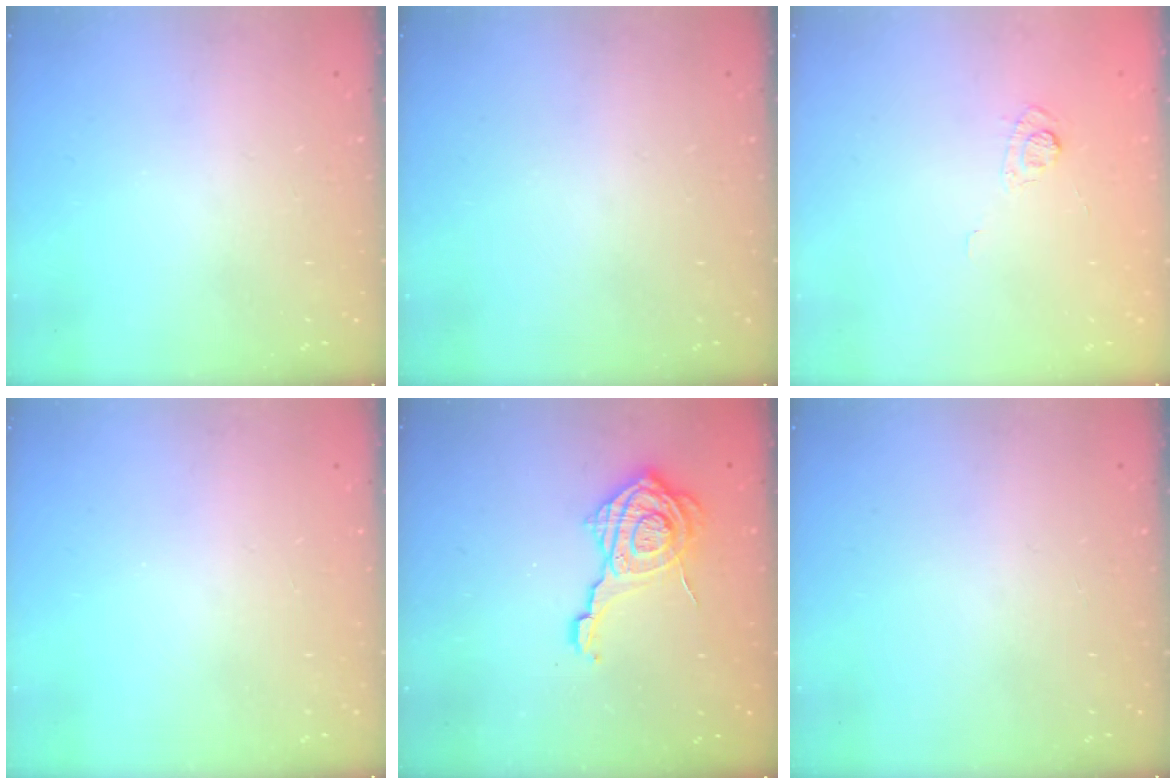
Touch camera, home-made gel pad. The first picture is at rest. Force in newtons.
{"total": 0.0}
{"total": 3.8, "press": 3.5, "slide": 1.5}
{"total": 0.0}
{"total": 14.7, "press": 14.7, "slide": 0.8}
{"total": 0.0}